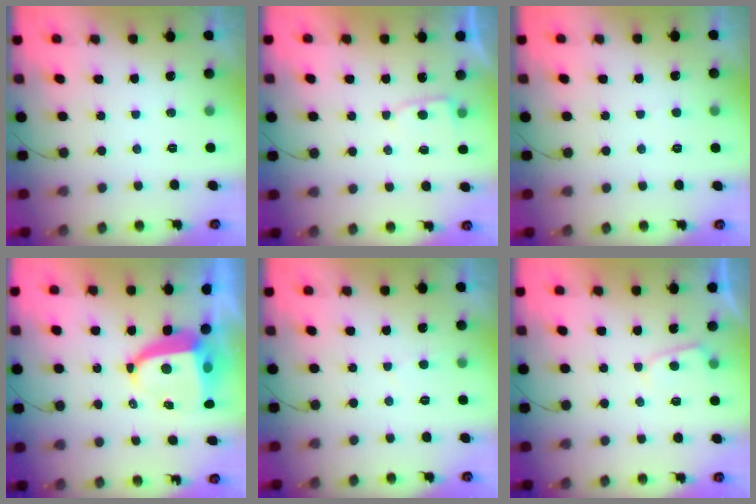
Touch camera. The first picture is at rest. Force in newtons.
{"total": 2.8, "press": 2.8, "slide": 0.4}
{"total": 2.1, "press": 2.1, "slide": 0.2}
{"total": 9.3, "press": 9.2, "slide": 1.0}
{"total": 2.5, "press": 2.5, "slide": 0.2}
{"total": 2.1, "press": 2.1, "slide": 0.3}